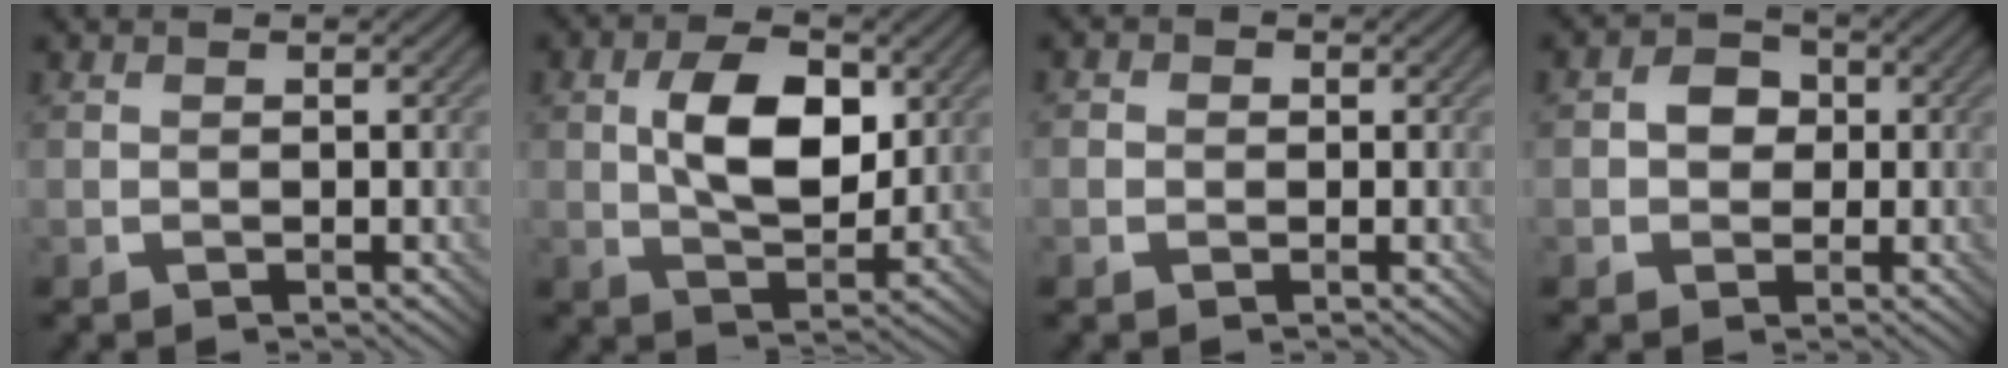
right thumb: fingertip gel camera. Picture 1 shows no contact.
{"total": 8.8, "force": [1.7, 4.9, 7.1], "torque": [-0.128, 0.007, 0.028]}
{"total": 1.6, "force": [0.0, 1.5, 0.4], "torque": [-0.005, 0.001, -0.009]}
{"total": 3.7, "force": [0.0, 3.3, 1.8], "torque": [-0.028, 0.005, -0.011]}